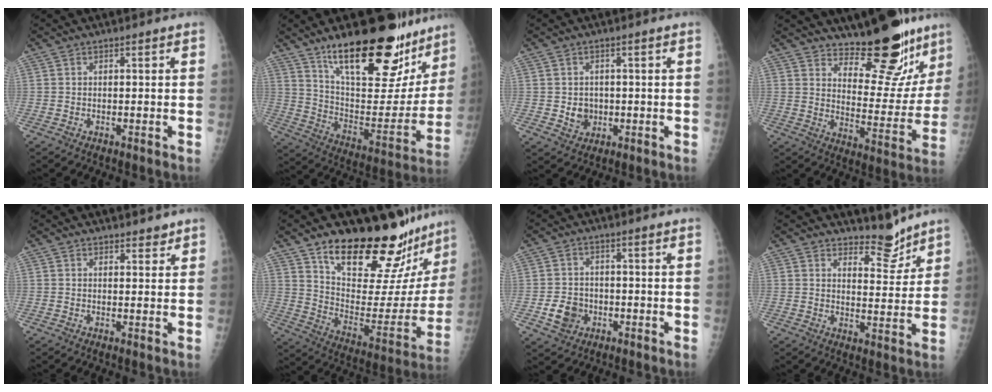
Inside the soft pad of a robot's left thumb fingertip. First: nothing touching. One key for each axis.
{"total": 29.1, "fx": 19.8, "fy": 11.0, "fz": 18.2, "tx": -0.226, "ty": -0.086, "tz": 0.312}
{"total": 3.7, "fx": -0.3, "fy": 3.3, "fz": 1.6, "tx": -0.007, "ty": 0.002, "tz": 0.003}
{"total": 17.1, "fx": 14.1, "fy": 5.8, "fz": 7.8, "tx": -0.052, "ty": -0.122, "tz": 0.197}
{"total": 2.1, "fx": 1.8, "fy": 0.9, "fz": 0.6, "tx": 0.007, "ty": -0.012, "tz": 0.022}
{"total": 26.8, "fx": 21.9, "fy": 8.3, "fz": 13.1, "tx": -0.151, "ty": -0.139, "tz": 0.317}
{"total": 5.4, "fx": -1.6, "fy": 4.6, "fz": 2.3, "tx": -0.025, "ty": 0.009, "tz": -0.023}
{"total": 6.0, "fx": 5.5, "fy": 2.0, "fz": 1.4, "tx": 0.005, "ty": -0.051, "tz": 0.090}